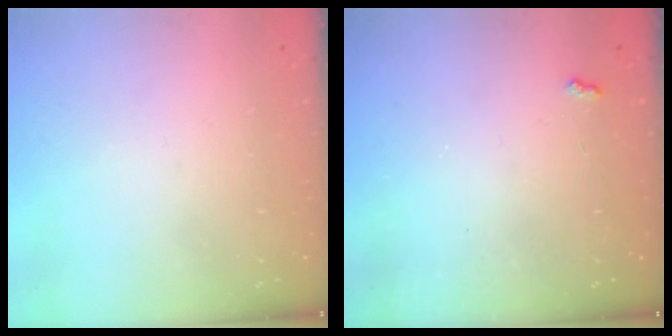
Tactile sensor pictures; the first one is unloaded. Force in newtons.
{"total": 4.1, "press": 4.0, "slide": 0.6}